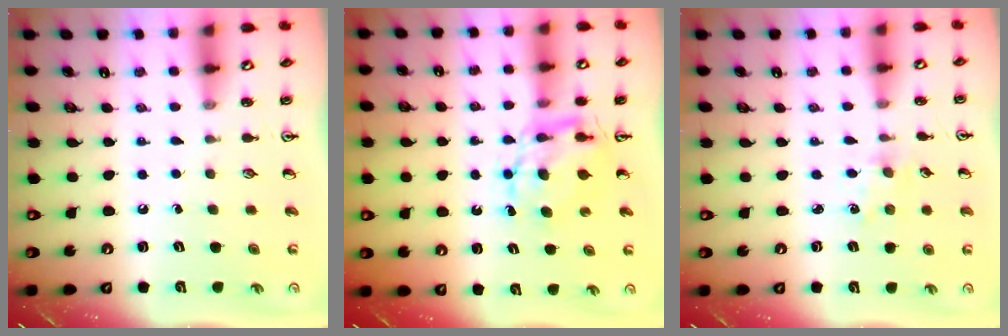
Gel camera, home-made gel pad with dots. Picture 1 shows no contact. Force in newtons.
{"total": 6.5, "press": 6.5, "slide": 0.3}
{"total": 1.5, "press": 1.5, "slide": 0.3}